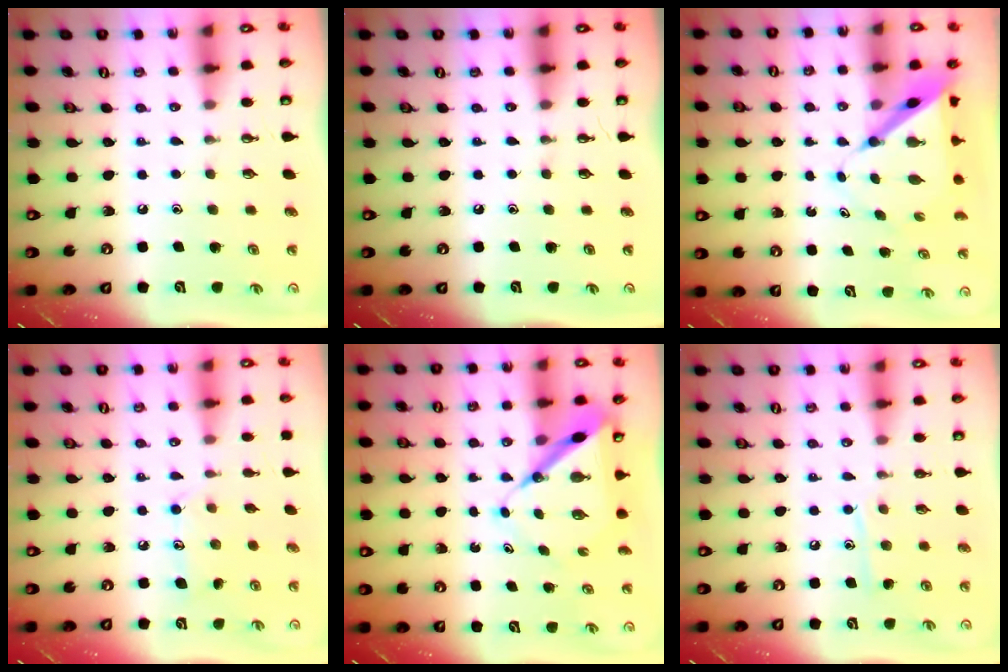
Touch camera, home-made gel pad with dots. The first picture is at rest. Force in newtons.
{"total": 0.0}
{"total": 7.0, "press": 7.0, "slide": 0.7}
{"total": 9.7, "press": 9.6, "slide": 0.7}
{"total": 8.4, "press": 8.4, "slide": 0.6}
{"total": 8.0, "press": 8.0, "slide": 0.7}